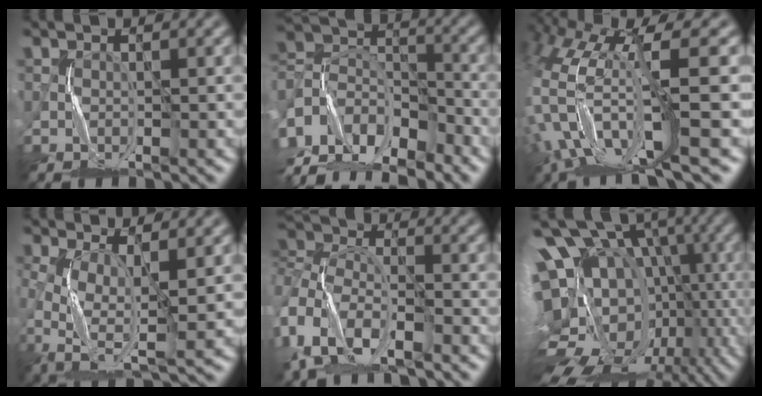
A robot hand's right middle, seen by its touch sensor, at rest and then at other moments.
{"total": 11.0, "force": [-8.1, 5.9, 4.4], "torque": [-0.098, 0.012, -0.161]}
{"total": 11.9, "force": [-2.1, 3.2, 11.3], "torque": [-0.257, 0.001, -0.015]}
{"total": 5.1, "force": [-0.9, 2.1, 4.6], "torque": [-0.107, -0.006, -0.017]}
{"total": 12.1, "force": [-6.0, 8.0, 6.9], "torque": [-0.150, -0.010, -0.108]}
{"total": 18.1, "force": [-2.7, 12.9, 12.3], "torque": [-0.201, 0.020, -0.003]}